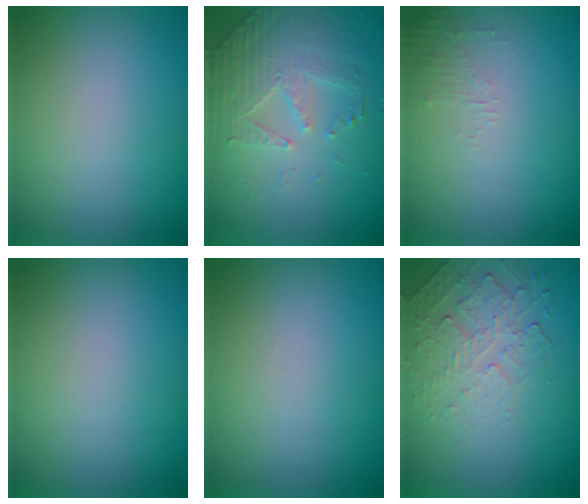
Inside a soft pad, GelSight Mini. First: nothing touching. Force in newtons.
{"total": 4.8, "press": 3.6, "slide": 3.2}
{"total": 1.3, "press": 1.2, "slide": 0.3}
{"total": 0.0}
{"total": 0.0}
{"total": 2.4, "press": 1.7, "slide": 1.7}